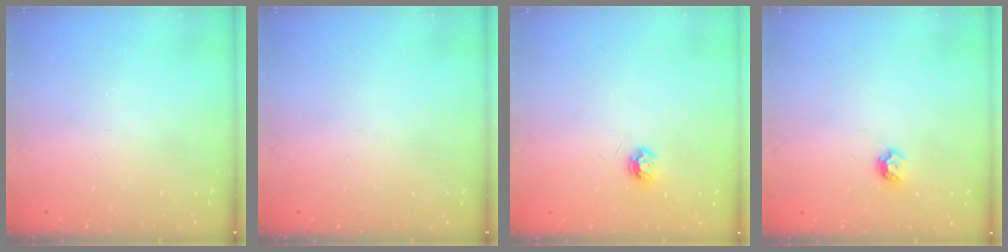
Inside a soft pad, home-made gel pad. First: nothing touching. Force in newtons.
{"total": 0.0}
{"total": 5.7, "press": 5.6, "slide": 0.7}
{"total": 5.5, "press": 5.5, "slide": 0.8}